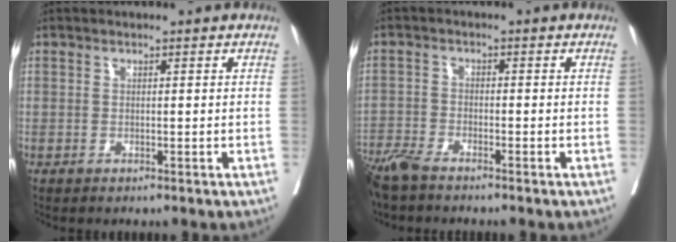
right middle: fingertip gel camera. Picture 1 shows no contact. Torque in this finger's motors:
{"motor_torque": [1.06, -1.08, 0.32, 0.14]}